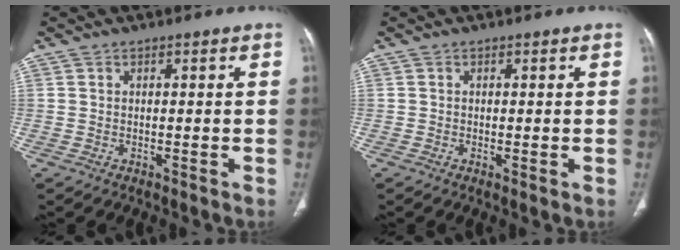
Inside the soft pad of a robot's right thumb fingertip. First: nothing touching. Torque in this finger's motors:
{"motor_torque": [-0.38, -0.09, -0.29, 0.00, -0.03]}